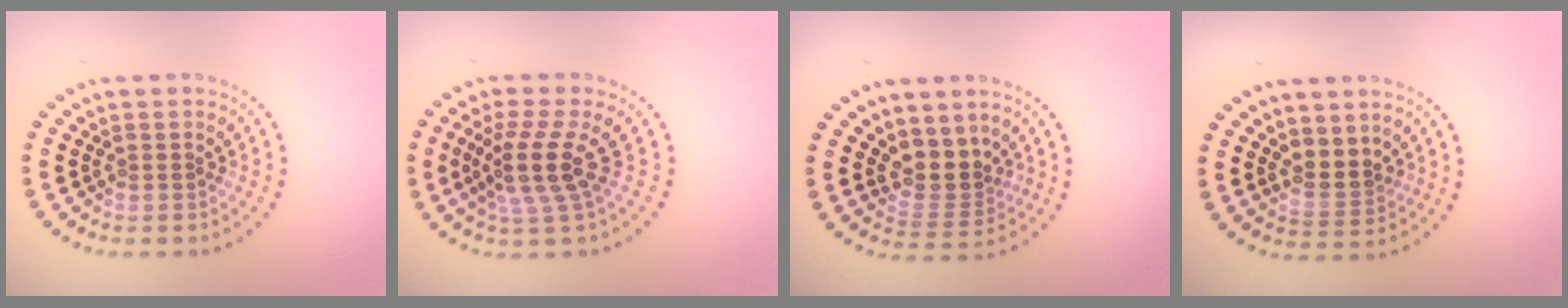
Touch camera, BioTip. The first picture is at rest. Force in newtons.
{"total": 3.8, "press": 2.8, "slide": 2.6}
{"total": 3.3, "press": 2.5, "slide": 2.2}
{"total": 2.4, "press": 2.1, "slide": 1.2}